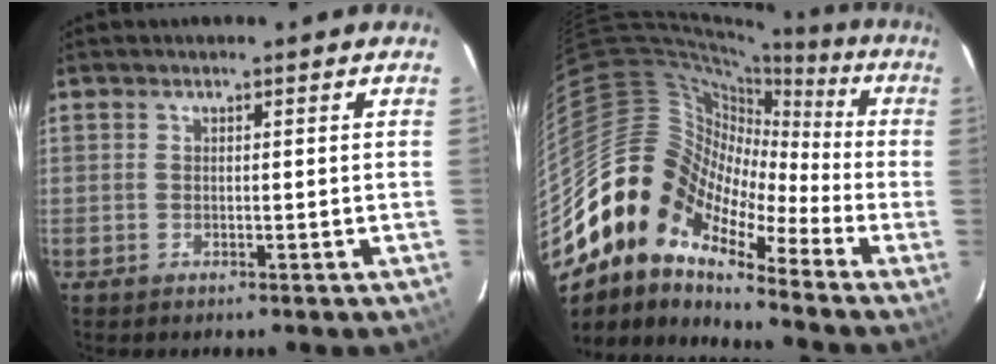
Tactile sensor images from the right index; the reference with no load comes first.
{"total": 12.2, "force": [-6.0, 8.8, 5.9], "torque": [-0.087, 0.014, -0.140]}